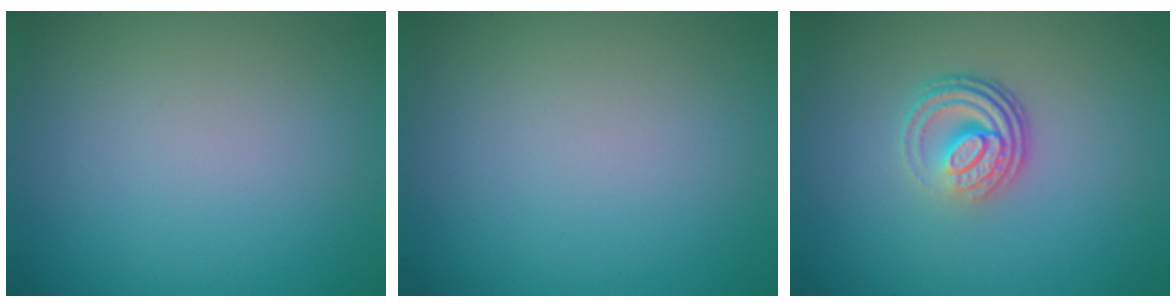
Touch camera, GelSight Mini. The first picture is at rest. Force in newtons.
{"total": 0.0}
{"total": 4.1, "press": 2.7, "slide": 3.1}